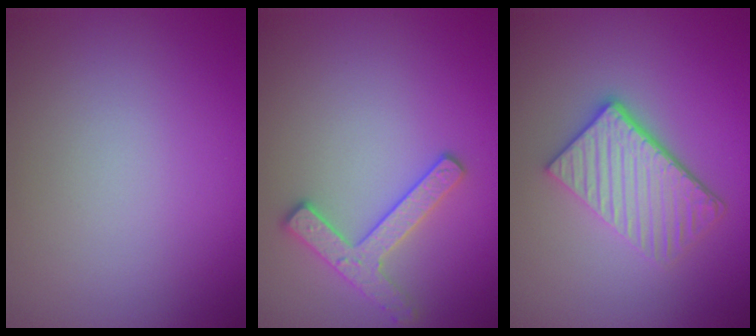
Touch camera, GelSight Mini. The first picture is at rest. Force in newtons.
{"total": 2.5, "press": 2.5, "slide": 0.4}
{"total": 4.6, "press": 3.5, "slide": 2.9}